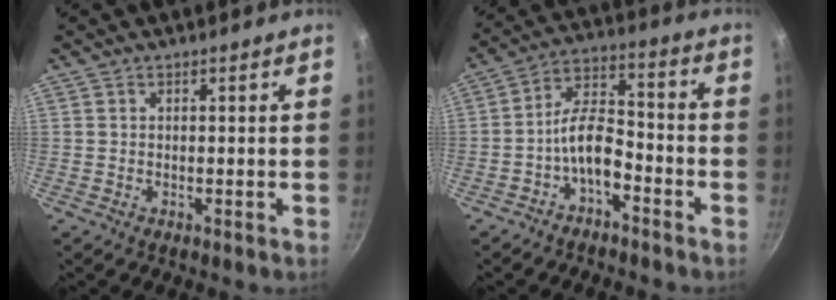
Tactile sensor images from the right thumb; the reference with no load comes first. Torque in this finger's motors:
{"motor_torque": [2.88, 1.65, 1.48, -1.29, 0.40]}